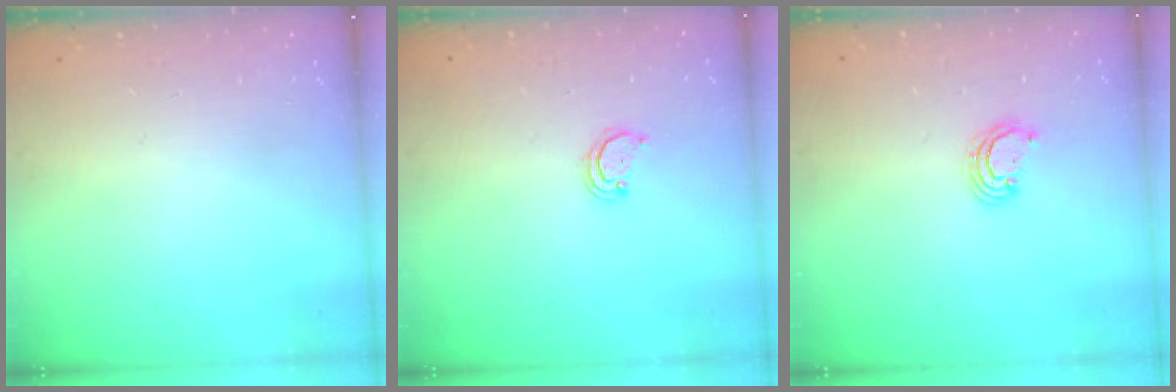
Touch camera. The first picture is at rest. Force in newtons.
{"total": 2.2, "press": 2.2, "slide": 0.2}
{"total": 3.3, "press": 3.3, "slide": 0.4}